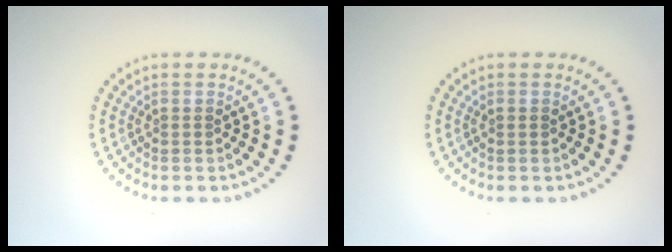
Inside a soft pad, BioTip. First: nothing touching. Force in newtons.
{"total": 0.5, "press": 0.5, "slide": 0.1}